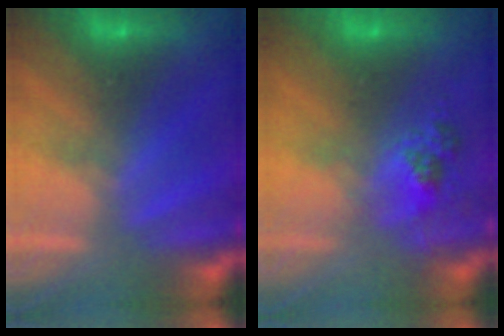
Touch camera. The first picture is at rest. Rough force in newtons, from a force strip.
{"total": 2.5}